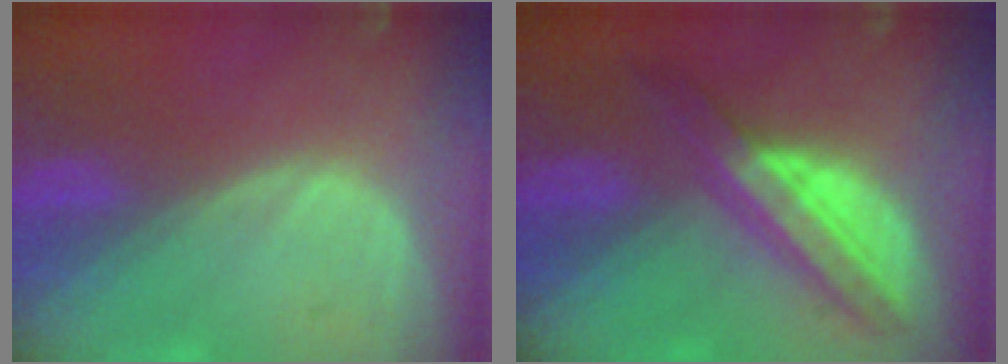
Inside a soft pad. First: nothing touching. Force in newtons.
{"total": 7.5, "press": 7.5, "slide": 0.4}